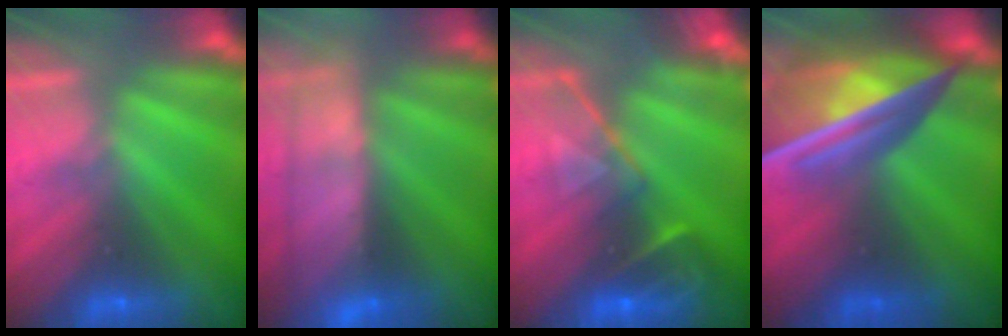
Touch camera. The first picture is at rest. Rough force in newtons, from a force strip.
{"total": 7.4}
{"total": 9.0}
{"total": 7.6}